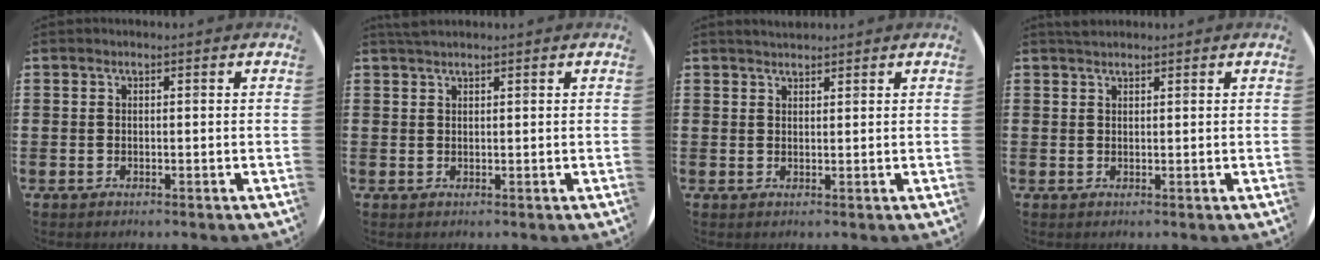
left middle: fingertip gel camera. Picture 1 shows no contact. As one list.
[{"total": 1.2, "force": [1.1, 0.0, 0.3], "torque": [-0.006, 0.003, 0.021]}, {"total": 1.6, "force": [1.5, 0.3, 0.2], "torque": [-0.005, 0.005, 0.028]}, {"total": 1.1, "force": [1.1, 0.3, 0.2], "torque": [-0.004, 0.003, 0.020]}]